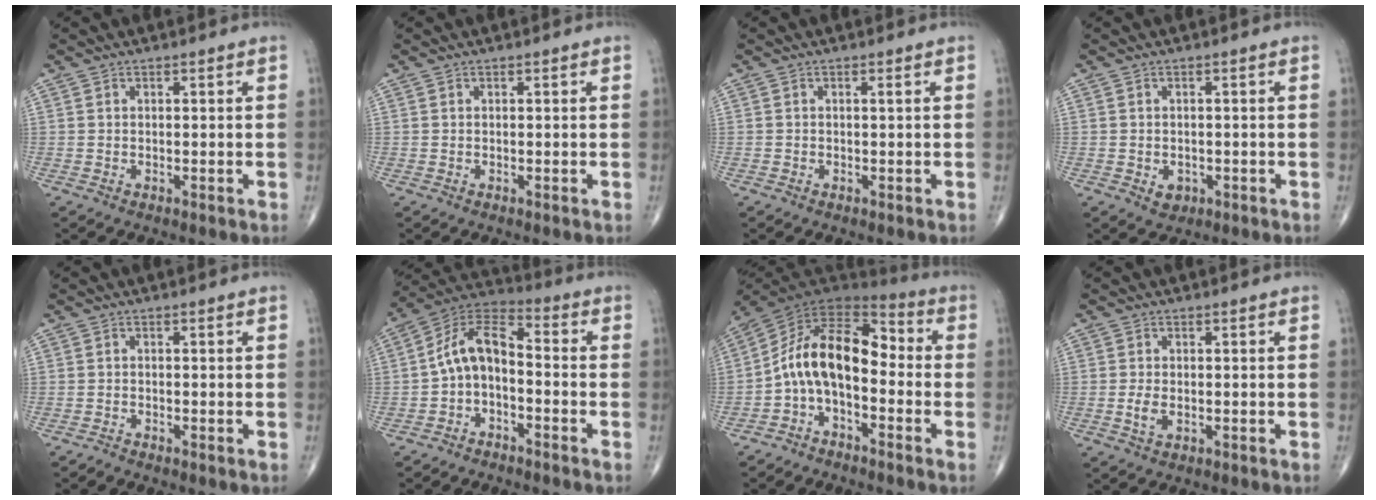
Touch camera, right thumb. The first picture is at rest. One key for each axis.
{"total": 0.0}
{"total": 0.0}
{"total": 2.3, "fx": -0.8, "fy": 1.9, "fz": 1.1, "tx": -0.008, "ty": 0.001, "tz": -0.004}
{"total": 0.7, "fx": -0.7, "fy": 0.0, "fz": 0.0, "tx": -0.005, "ty": -0.003, "tz": -0.018}
{"total": 9.7, "fx": -2.2, "fy": 5.7, "fz": 7.6, "tx": -0.129, "ty": 0.055, "tz": -0.054}
{"total": 13.5, "fx": -2.2, "fy": 7.5, "fz": 11.0, "tx": -0.173, "ty": 0.077, "tz": -0.054}
{"total": 2.5, "fx": -0.5, "fy": 1.4, "fz": 2.0, "tx": -0.044, "ty": -0.003, "tz": -0.009}